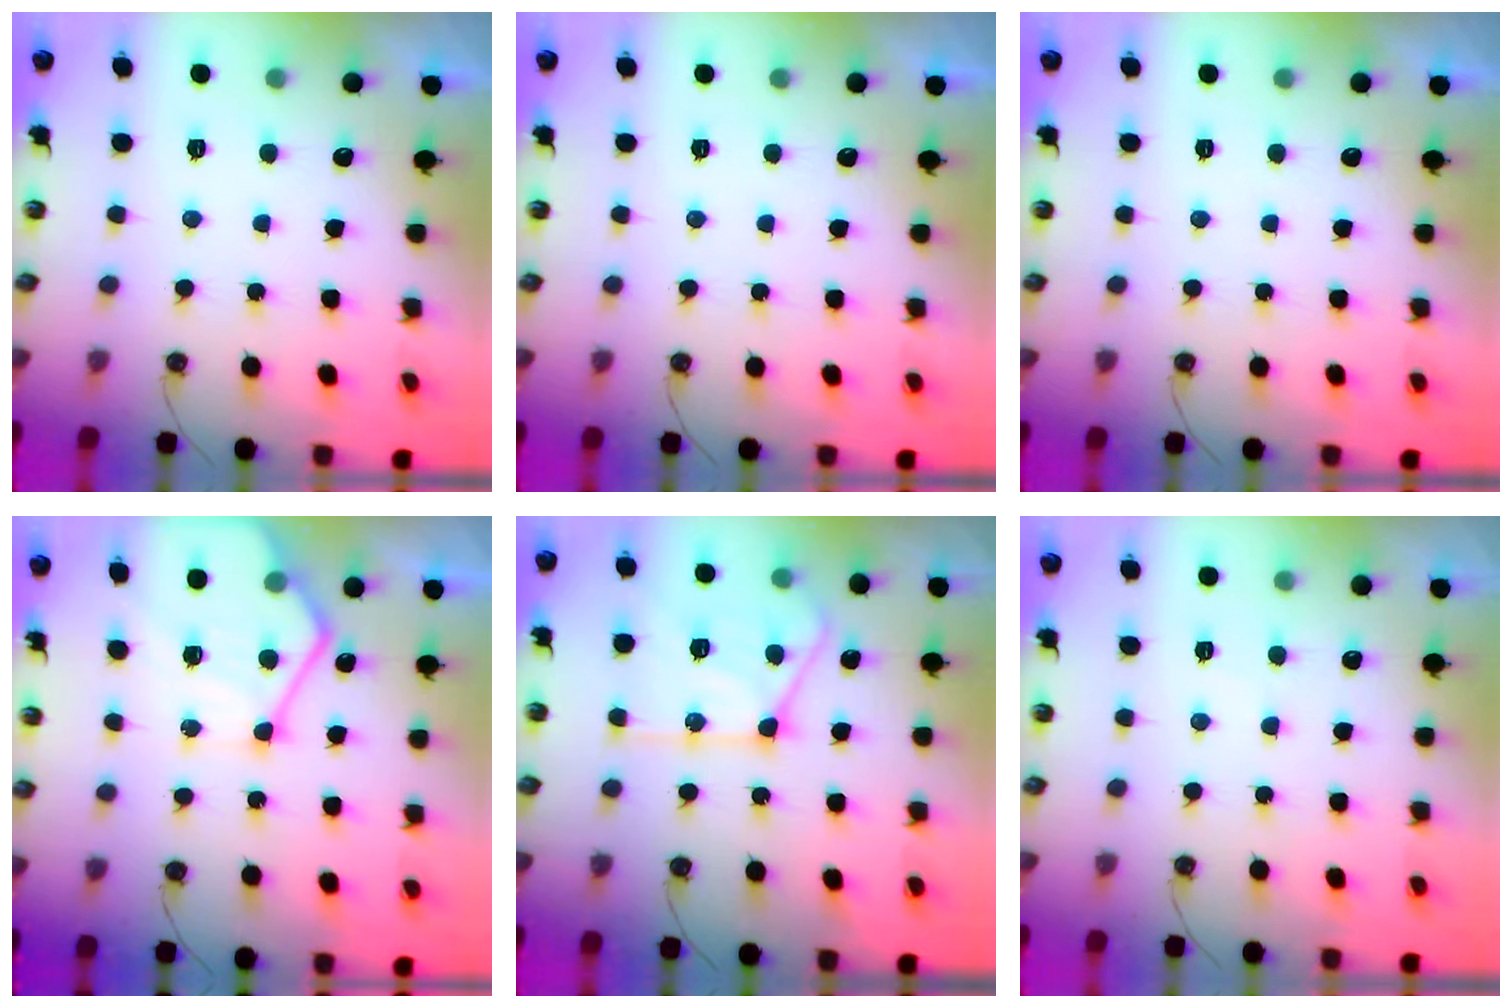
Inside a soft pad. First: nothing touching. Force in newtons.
{"total": 0.0}
{"total": 0.0}
{"total": 15.2, "press": 15.2, "slide": 1.3}
{"total": 17.9, "press": 17.8, "slide": 2.1}
{"total": 5.9, "press": 5.9, "slide": 0.6}